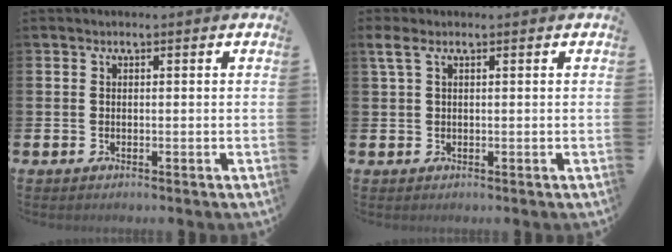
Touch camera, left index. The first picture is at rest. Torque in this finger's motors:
{"motor_torque": [0.48, -0.42, 0.27, 0.12]}